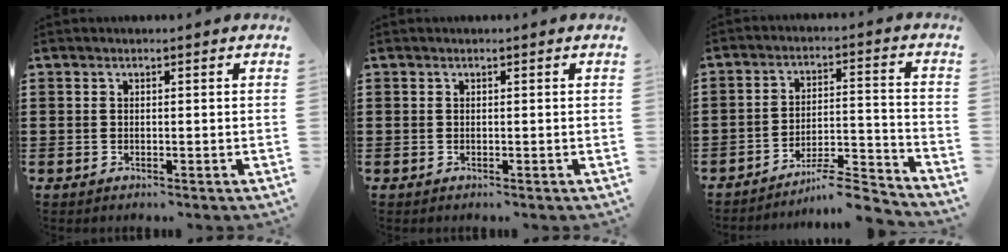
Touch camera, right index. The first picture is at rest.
{"total": 0.0}
{"total": 6.8, "force": [-6.2, 0.8, 2.4], "torque": [-0.043, 0.005, -0.121]}